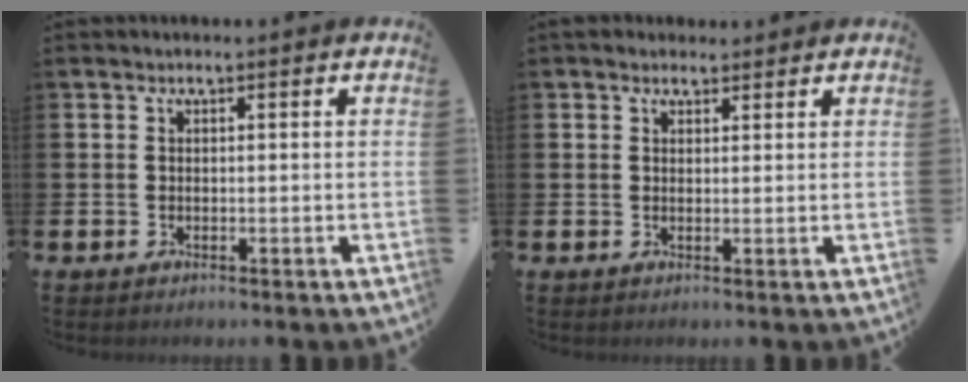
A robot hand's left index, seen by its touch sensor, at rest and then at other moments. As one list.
[{"total": 2.2, "force": [2.0, 0.9, 0.1], "torque": [0.013, -0.007, 0.034]}]